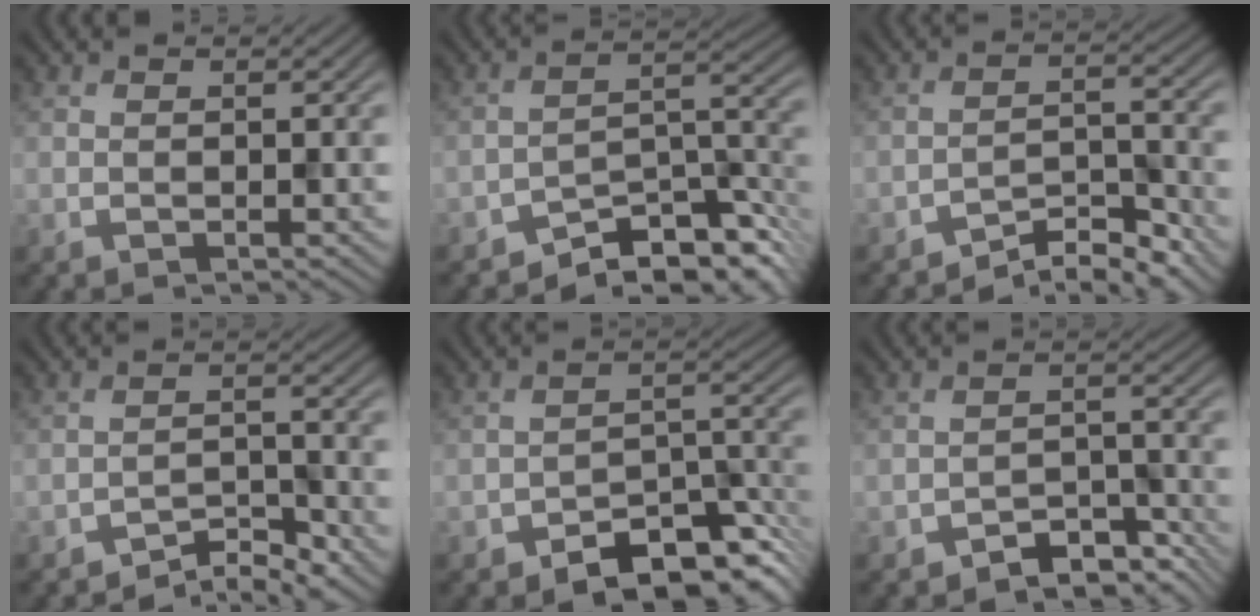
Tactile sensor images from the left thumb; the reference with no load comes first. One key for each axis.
{"total": 9.8, "fx": -8.0, "fy": 2.9, "fz": 4.9, "tx": -0.056, "ty": 0.003, "tz": -0.142}
{"total": 5.1, "fx": -4.5, "fy": 1.2, "fz": 2.2, "tx": -0.029, "ty": 0.009, "tz": -0.080}
{"total": 3.9, "fx": -3.4, "fy": 0.9, "fz": 1.6, "tx": -0.022, "ty": 0.006, "tz": -0.064}
{"total": 8.0, "fx": -5.6, "fy": 3.6, "fz": 4.5, "tx": -0.052, "ty": -0.001, "tz": -0.097}
{"total": 4.8, "fx": -3.9, "fy": 1.9, "fz": 2.0, "tx": -0.024, "ty": 0.001, "tz": -0.063}